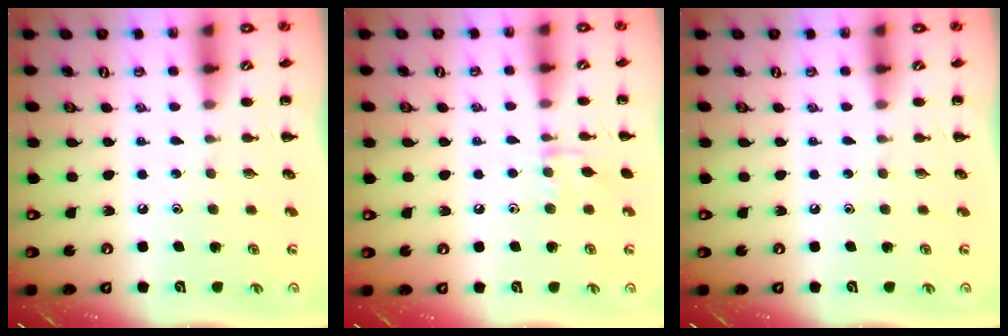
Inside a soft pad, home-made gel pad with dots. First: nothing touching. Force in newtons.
{"total": 6.3, "press": 6.2, "slide": 0.9}
{"total": 0.0}